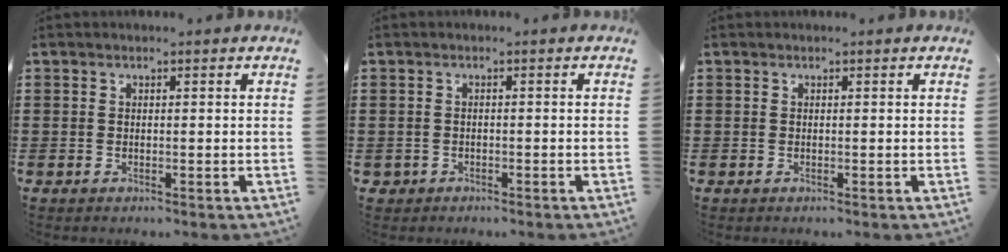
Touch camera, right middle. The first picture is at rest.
{"total": 0.9, "force": [-0.7, 0.5, 0.0], "torque": [-0.005, -0.001, -0.017]}
{"total": 0.0}